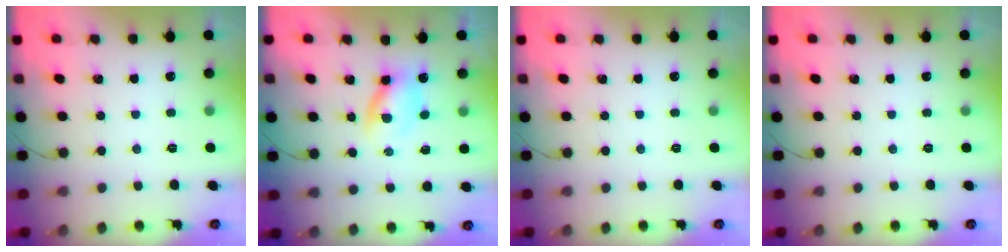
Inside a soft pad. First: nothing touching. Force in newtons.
{"total": 3.3, "press": 3.3, "slide": 0.7}
{"total": 0.0}
{"total": 0.0}